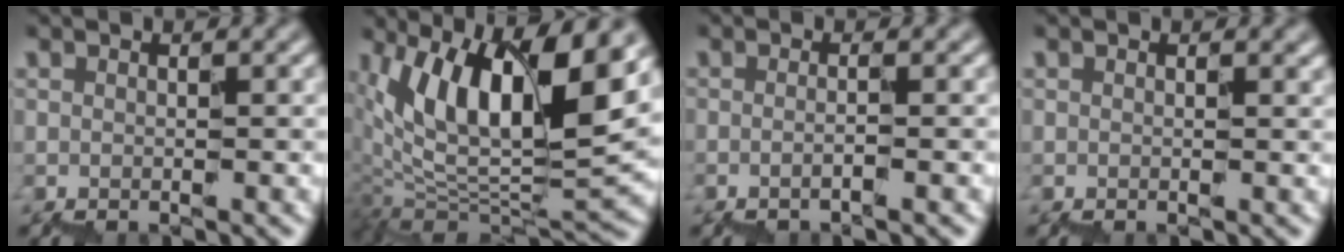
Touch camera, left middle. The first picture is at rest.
{"total": 12.0, "force": [5.7, 4.4, 9.6], "torque": [-0.171, 0.012, 0.103]}
{"total": 0.8, "force": [-0.5, 0.3, 0.5], "torque": [0.000, -0.004, -0.015]}
{"total": 0.5, "force": [0.3, 0.2, 0.4], "torque": [-0.002, 0.003, 0.003]}